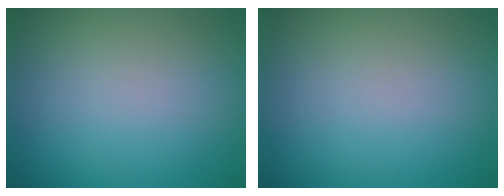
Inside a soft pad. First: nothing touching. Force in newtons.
{"total": 0.0}